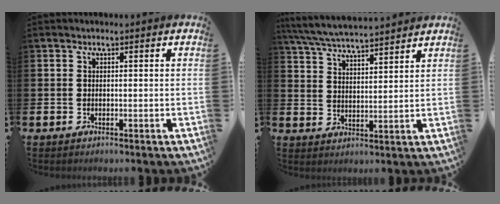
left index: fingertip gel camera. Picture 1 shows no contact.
{"total": 5.9, "force": [5.8, 0.2, 1.2], "torque": [-0.047, -0.036, 0.104]}